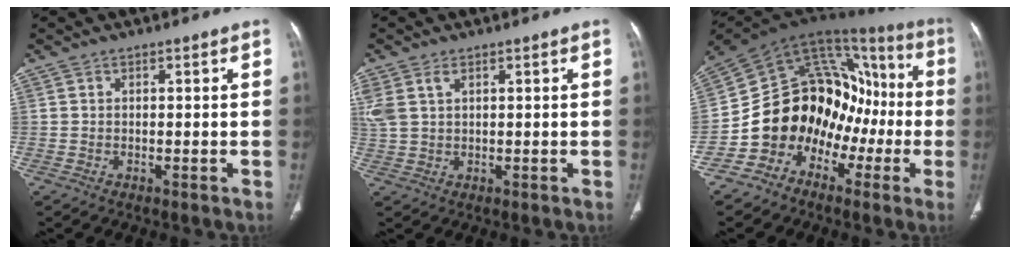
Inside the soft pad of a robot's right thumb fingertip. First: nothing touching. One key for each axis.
{"total": 4.6, "fx": 2.0, "fy": 2.6, "fz": 3.3, "tx": -0.090, "ty": 0.011, "tz": 0.051}
{"total": 19.2, "fx": -6.5, "fy": 14.4, "fz": 10.9, "tx": -0.107, "ty": 0.123, "tz": -0.113}